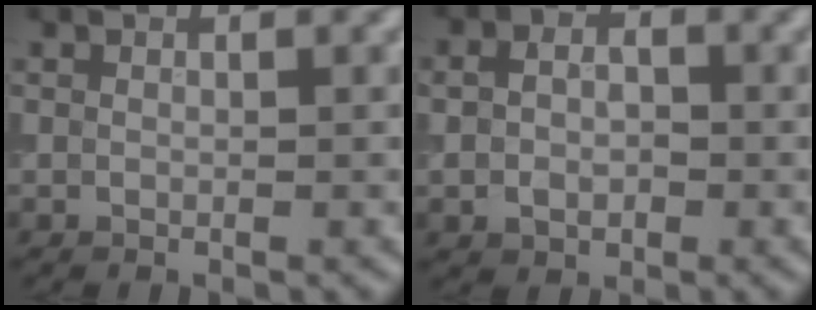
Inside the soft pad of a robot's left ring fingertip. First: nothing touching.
{"total": 3.5, "force": [-0.2, 2.8, 2.1], "torque": [-0.029, -0.002, -0.005]}